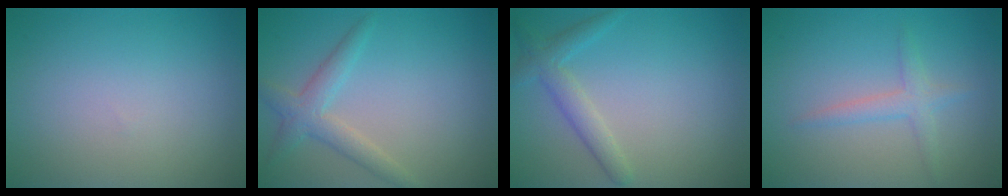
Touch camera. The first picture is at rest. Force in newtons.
{"total": 2.8, "press": 2.7, "slide": 0.2}
{"total": 2.5, "press": 2.5, "slide": 0.1}
{"total": 2.0, "press": 2.0, "slide": 0.1}